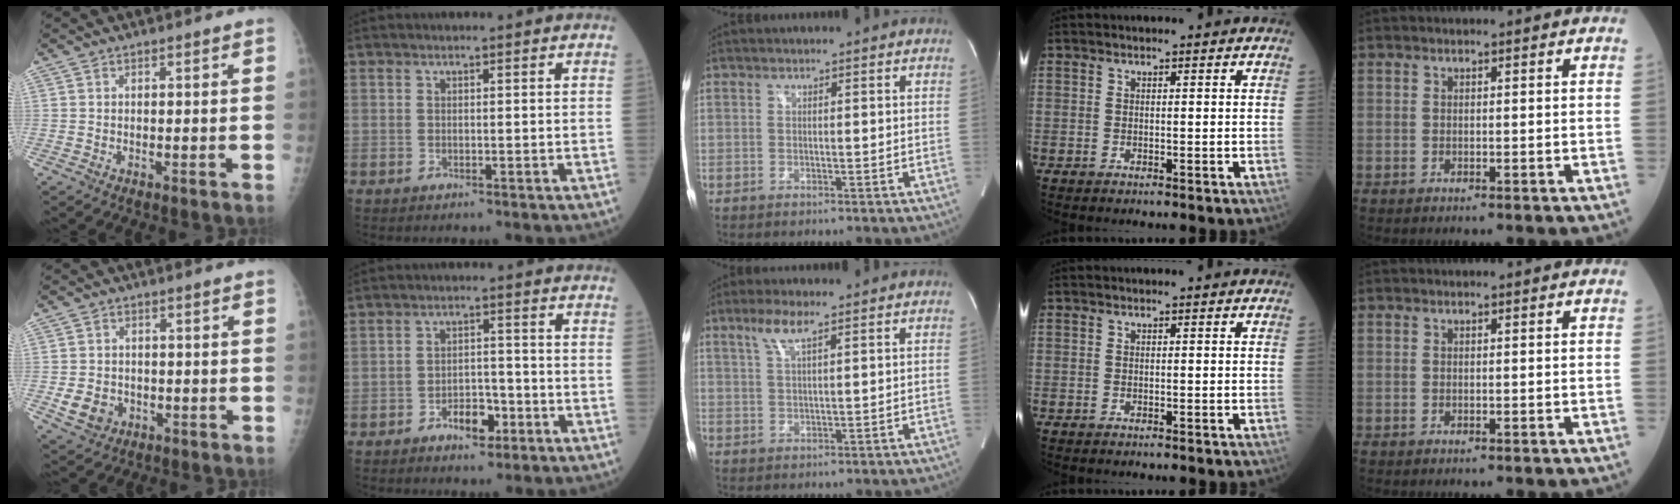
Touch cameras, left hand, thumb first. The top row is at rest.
{"thumb": {"total": 5.6, "force": [-1.5, 4.7, 2.5], "torque": [-0.032, 0.005, -0.017]}, "index": {"total": 4.7, "force": [-2.8, 2.3, 3.0], "torque": [-0.049, 0.009, -0.044]}, "middle": {"total": 3.8, "force": [2.3, 0.4, 3.0], "torque": [-0.067, 0.006, 0.049]}}